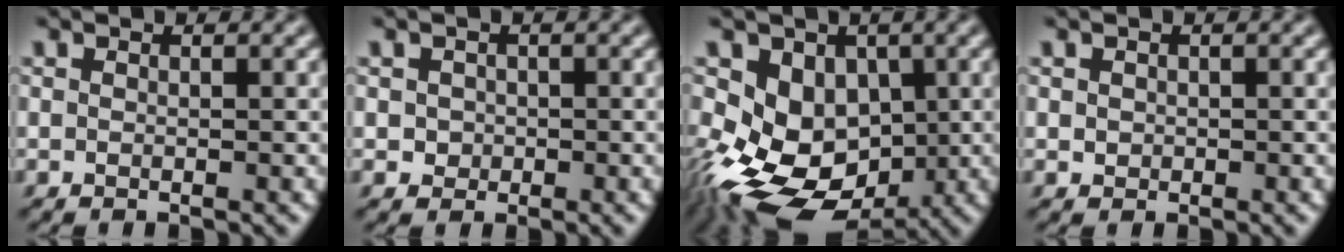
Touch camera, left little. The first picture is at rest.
{"total": 1.2, "force": [0.0, 1.1, 0.3], "torque": [-0.002, -0.001, 0.002]}
{"total": 11.7, "force": [-3.5, 8.2, 7.6], "torque": [-0.113, -0.010, -0.058]}
{"total": 0.6, "force": [0.1, 0.6, 0.1], "torque": [-0.001, -0.002, 0.004]}